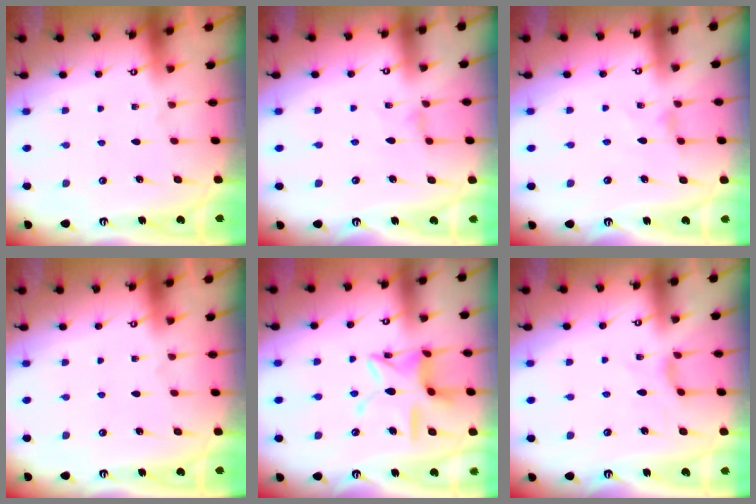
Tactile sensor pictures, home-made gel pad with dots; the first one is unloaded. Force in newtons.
{"total": 0.8, "press": 0.8, "slide": 0.3}
{"total": 1.3, "press": 1.3, "slide": 0.4}
{"total": 0.0}
{"total": 12.1, "press": 12.1, "slide": 0.8}
{"total": 2.6, "press": 2.6, "slide": 0.4}